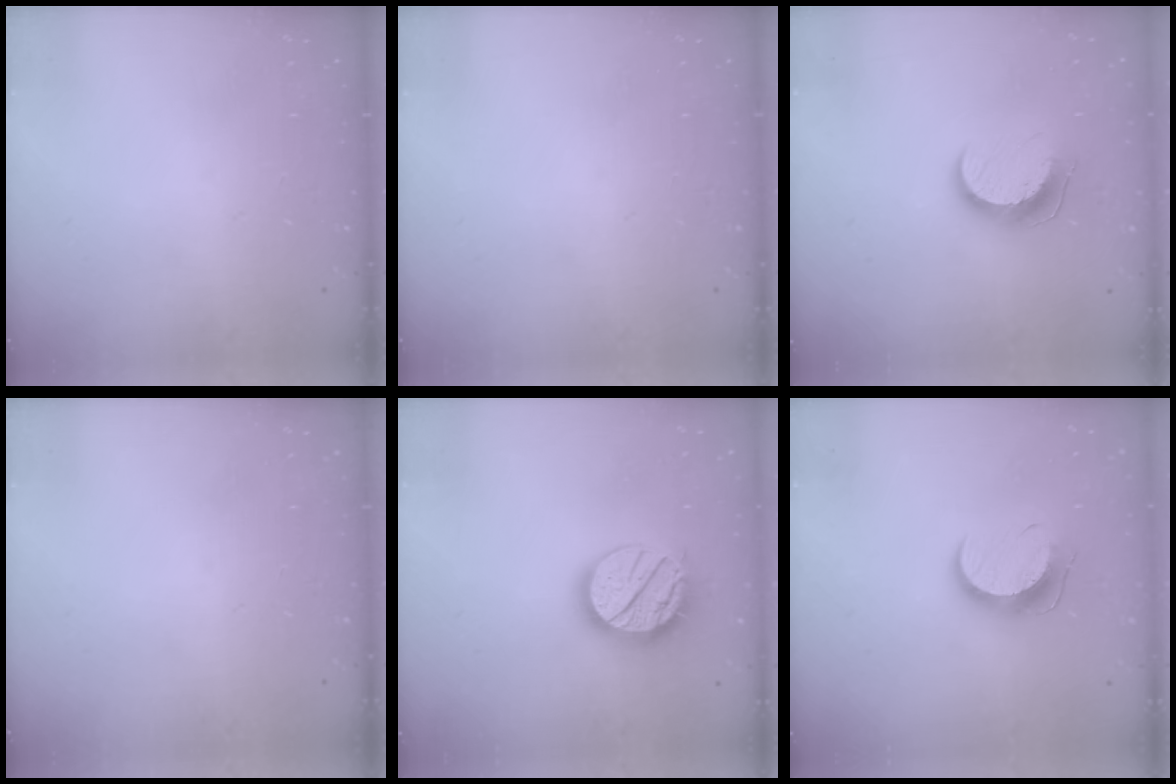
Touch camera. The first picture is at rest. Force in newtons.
{"total": 0.0}
{"total": 9.9, "press": 9.9, "slide": 0.2}
{"total": 0.0}
{"total": 17.5, "press": 17.4, "slide": 1.4}
{"total": 10.1, "press": 10.1, "slide": 0.4}